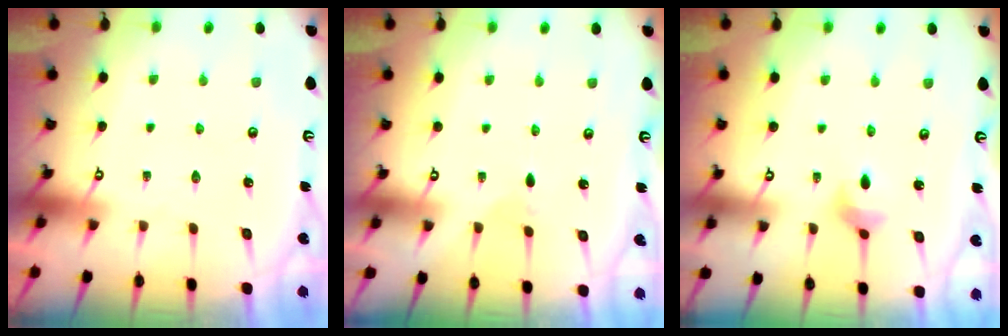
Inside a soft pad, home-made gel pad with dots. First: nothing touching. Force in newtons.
{"total": 1.4, "press": 1.4, "slide": 0.3}
{"total": 3.0, "press": 3.0, "slide": 0.3}